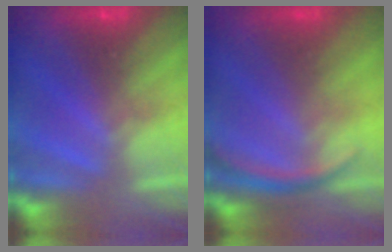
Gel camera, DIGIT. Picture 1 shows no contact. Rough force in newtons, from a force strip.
{"total": 2.9}